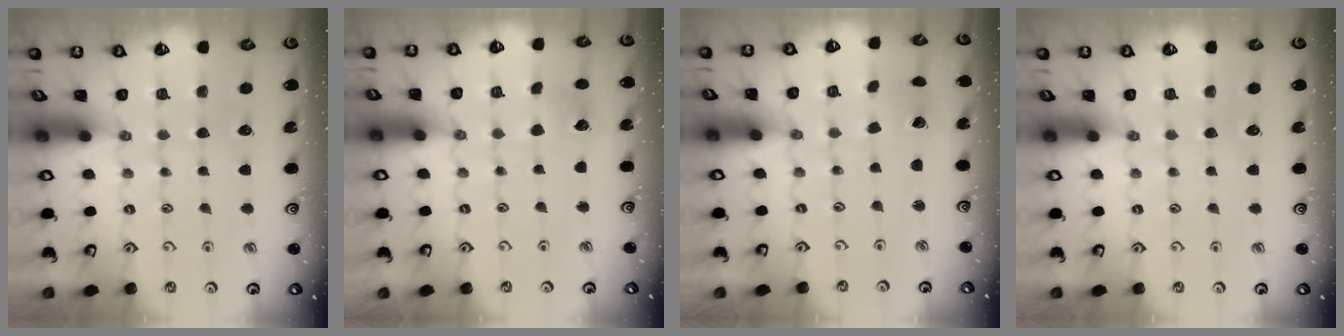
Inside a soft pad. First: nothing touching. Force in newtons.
{"total": 3.7, "press": 3.7, "slide": 0.3}
{"total": 2.1, "press": 2.1, "slide": 0.2}
{"total": 0.0}